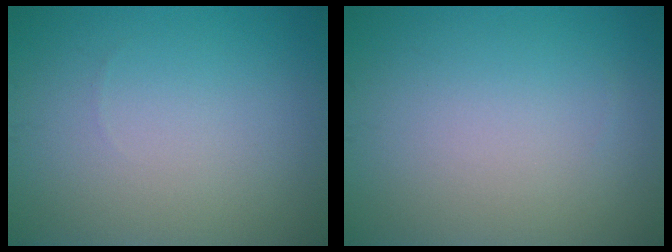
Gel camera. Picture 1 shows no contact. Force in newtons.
{"total": 0.0}